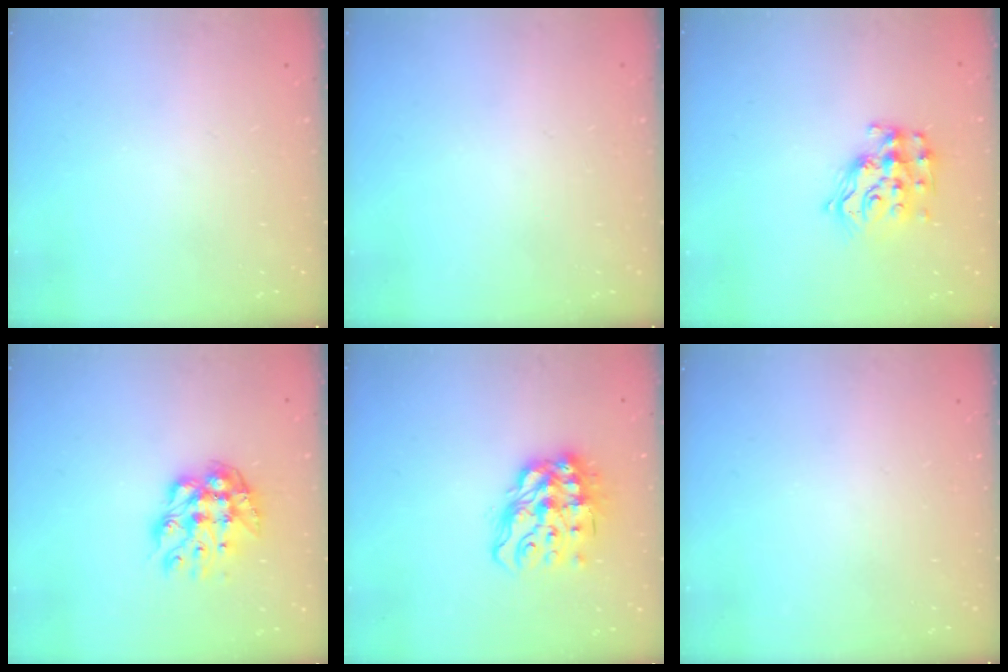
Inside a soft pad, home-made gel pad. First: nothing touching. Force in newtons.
{"total": 0.0}
{"total": 13.4, "press": 13.3, "slide": 0.8}
{"total": 10.9, "press": 10.8, "slide": 0.9}
{"total": 14.6, "press": 14.5, "slide": 2.0}
{"total": 0.0}